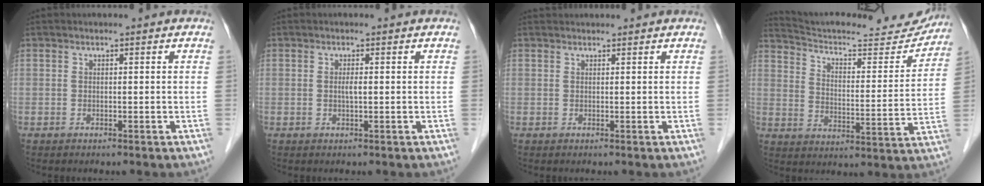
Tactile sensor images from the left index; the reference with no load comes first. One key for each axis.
{"total": 1.0, "fx": 0.1, "fy": 0.1, "fz": 1.0, "tx": -0.022, "ty": -0.001, "tz": 0.001}
{"total": 2.3, "fx": 2.2, "fy": 0.3, "fz": 0.3, "tx": -0.007, "ty": 0.029, "tz": 0.036}
{"total": 20.6, "fx": 19.9, "fy": 2.1, "fz": 5.1, "tx": -0.082, "ty": -0.041, "tz": 0.276}